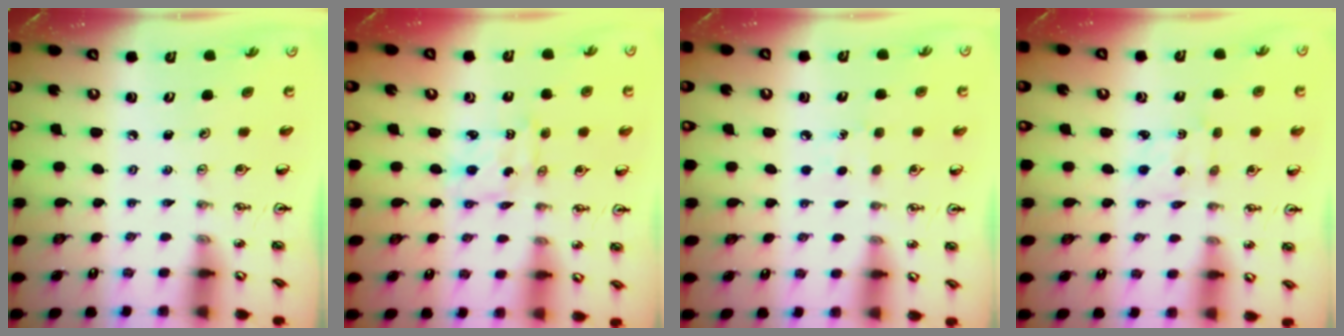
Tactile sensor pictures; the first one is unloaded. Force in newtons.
{"total": 1.7, "press": 1.7, "slide": 0.0}
{"total": 4.6, "press": 4.5, "slide": 0.5}
{"total": 2.3, "press": 2.1, "slide": 0.7}